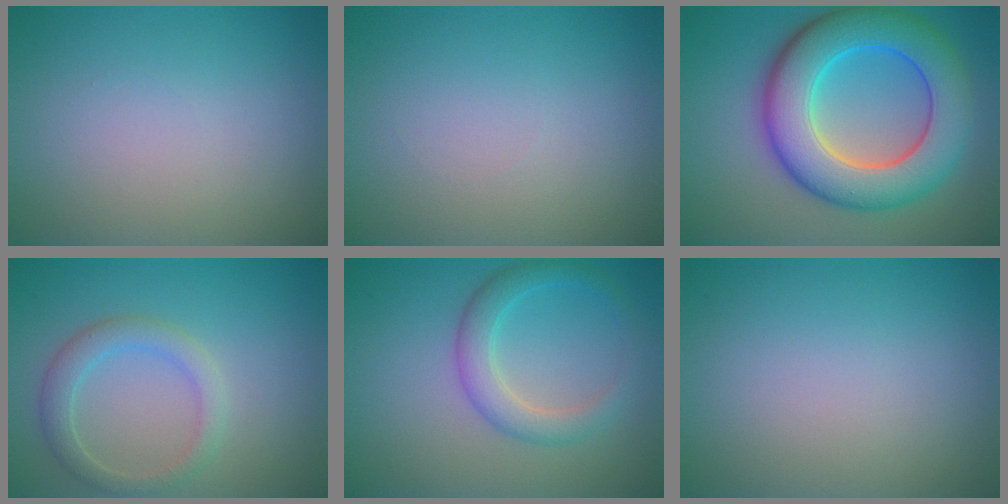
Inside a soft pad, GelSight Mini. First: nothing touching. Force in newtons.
{"total": 0.0}
{"total": 10.4, "press": 10.4, "slide": 0.1}
{"total": 2.7, "press": 2.7, "slide": 0.0}
{"total": 3.2, "press": 3.2, "slide": 0.1}
{"total": 0.0}